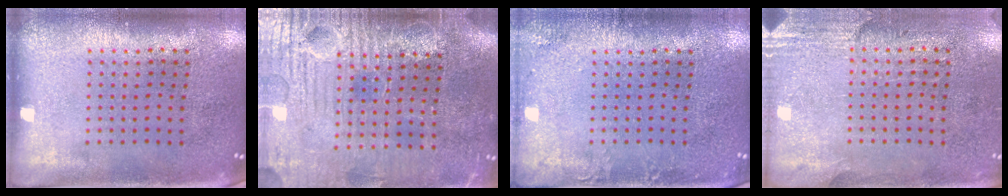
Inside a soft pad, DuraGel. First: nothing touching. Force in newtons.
{"total": 4.1, "press": 3.8, "slide": 1.5}
{"total": 1.6, "press": 1.6, "slide": 0.1}
{"total": 2.8, "press": 2.5, "slide": 1.2}